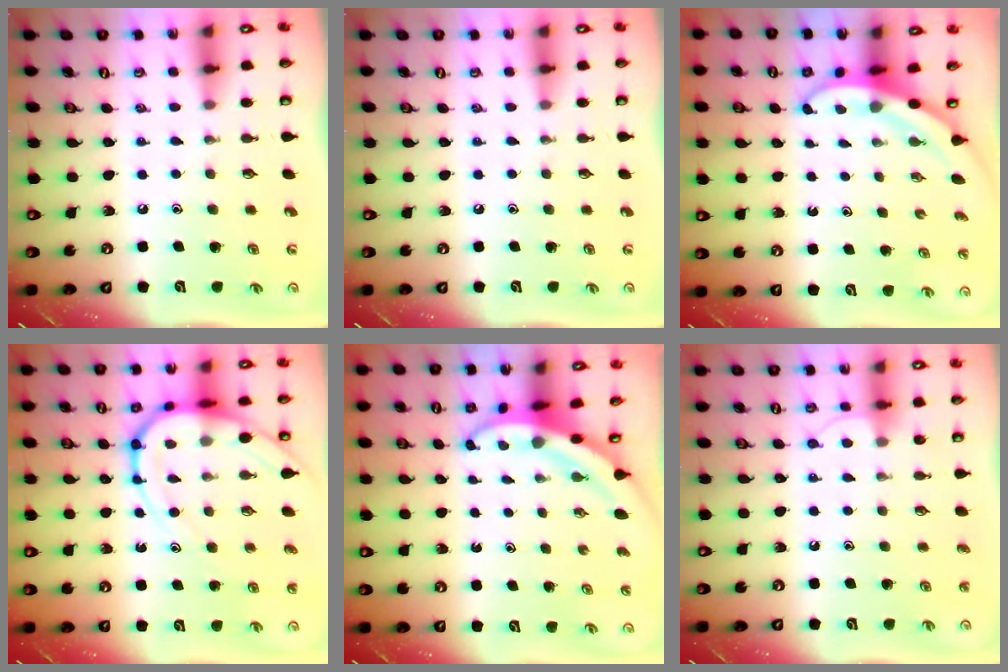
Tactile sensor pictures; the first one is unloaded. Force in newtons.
{"total": 0.0}
{"total": 3.6, "press": 3.6, "slide": 0.2}
{"total": 11.8, "press": 11.7, "slide": 1.4}
{"total": 3.7, "press": 3.7, "slide": 0.5}
{"total": 6.0, "press": 6.0, "slide": 0.5}